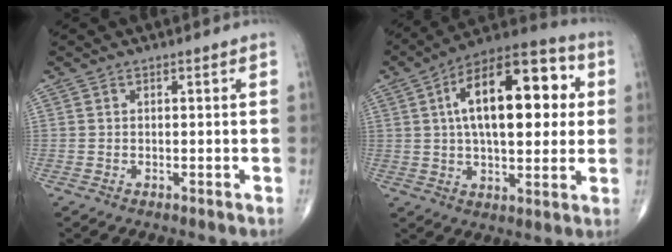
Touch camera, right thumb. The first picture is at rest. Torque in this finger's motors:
{"motor_torque": [0.71, 4.29, 2.25, 0.46, 0.40]}